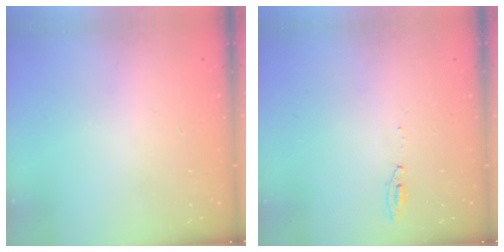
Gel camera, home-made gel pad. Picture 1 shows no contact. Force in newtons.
{"total": 4.3, "press": 4.1, "slide": 1.3}